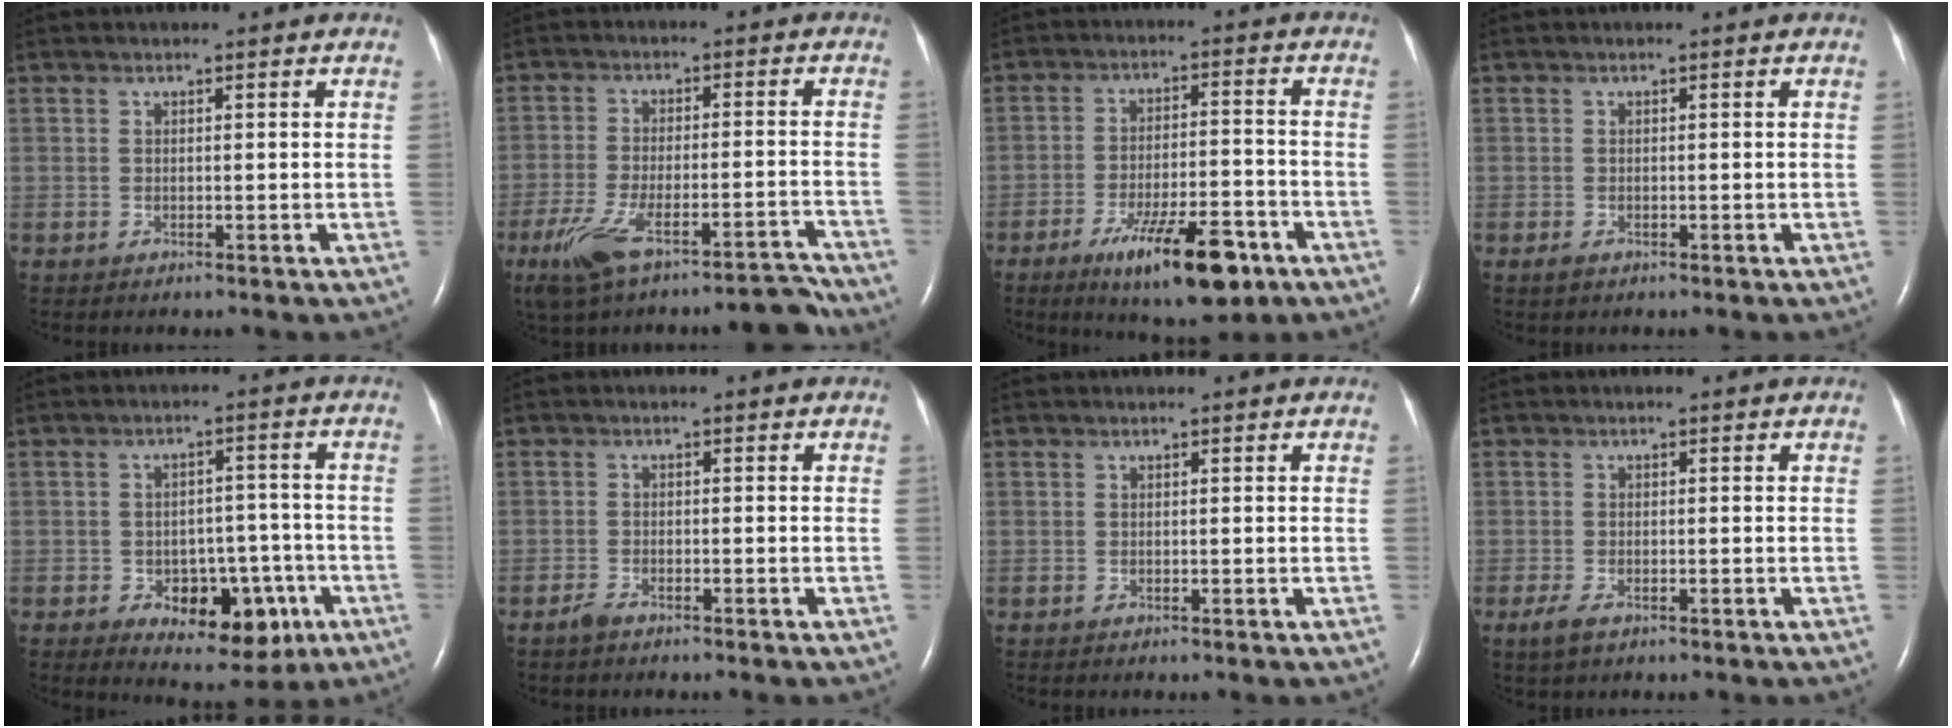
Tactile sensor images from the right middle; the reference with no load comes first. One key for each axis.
{"total": 10.8, "fx": -8.5, "fy": 2.0, "fz": 6.4, "tx": -0.113, "ty": 0.006, "tz": -0.144}
{"total": 12.6, "fx": -7.3, "fy": 2.9, "fz": 9.8, "tx": -0.161, "ty": -0.013, "tz": -0.109}
{"total": 0.8, "fx": -0.5, "fy": 0.5, "fz": 0.5, "tx": -0.010, "ty": 0.000, "tz": -0.007}
{"total": 9.6, "fx": -4.1, "fy": 5.4, "fz": 6.9, "tx": -0.087, "ty": 0.012, "tz": -0.045}
{"total": 1.6, "fx": -1.4, "fy": 0.3, "fz": 0.8, "tx": -0.026, "ty": -0.003, "tz": -0.025}
{"total": 0.0}
{"total": 2.3, "fx": -1.3, "fy": 1.0, "fz": 1.7, "tx": -0.043, "ty": -0.004, "tz": -0.023}